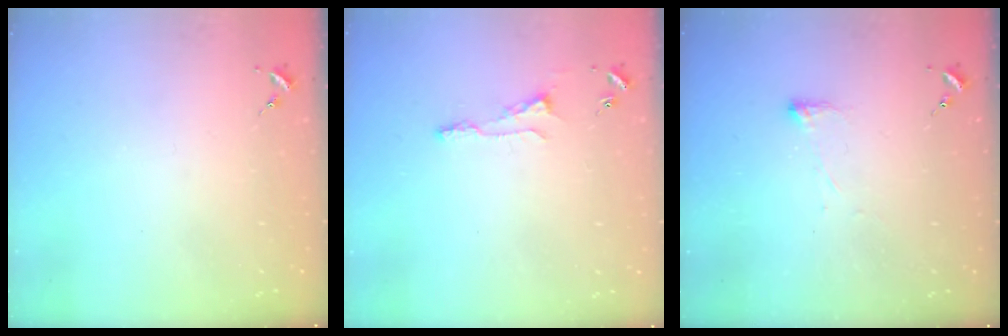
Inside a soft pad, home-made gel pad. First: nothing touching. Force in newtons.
{"total": 5.9, "press": 5.9, "slide": 0.6}
{"total": 2.8, "press": 2.7, "slide": 0.8}